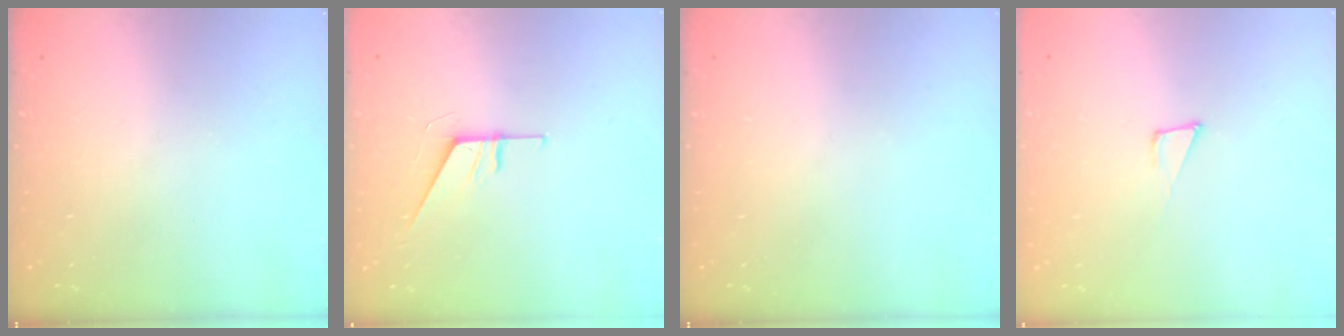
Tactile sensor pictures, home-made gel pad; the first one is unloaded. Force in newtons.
{"total": 5.9, "press": 5.9, "slide": 0.6}
{"total": 0.0}
{"total": 6.3, "press": 6.1, "slide": 1.2}